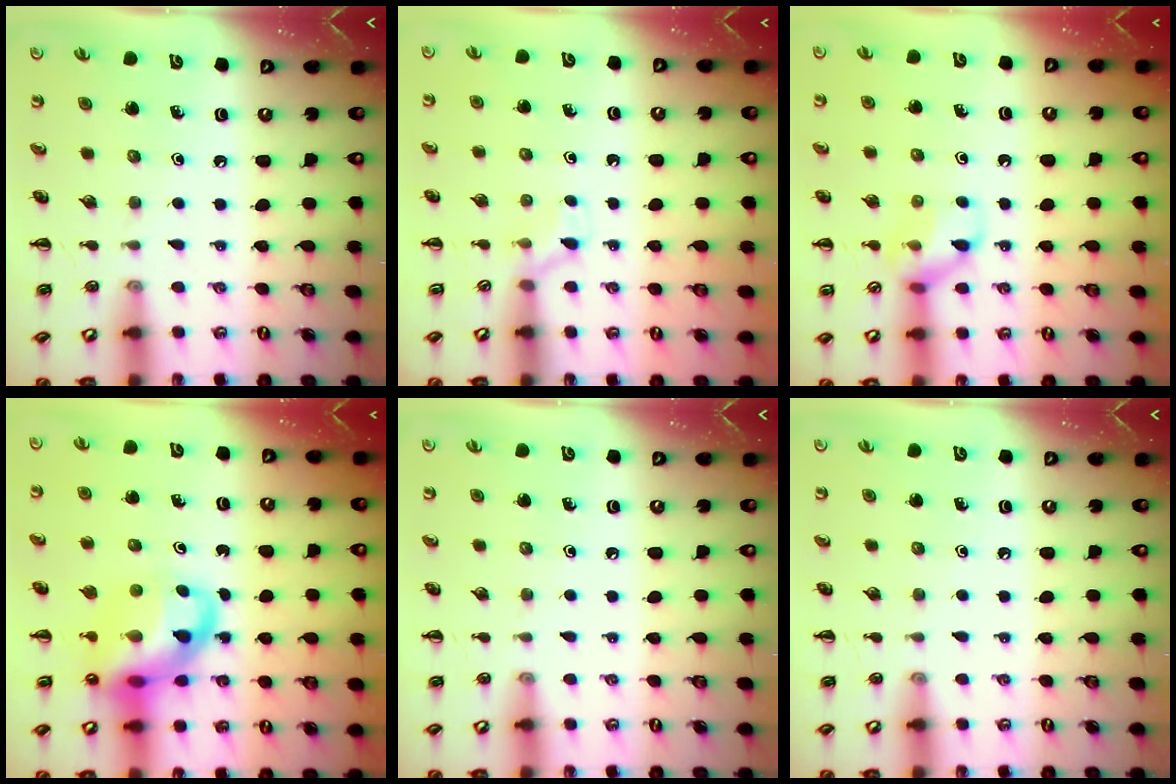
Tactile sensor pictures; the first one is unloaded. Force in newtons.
{"total": 3.9, "press": 3.6, "slide": 1.5}
{"total": 9.9, "press": 9.9, "slide": 0.9}
{"total": 15.5, "press": 15.0, "slide": 3.8}
{"total": 0.0}
{"total": 0.0}